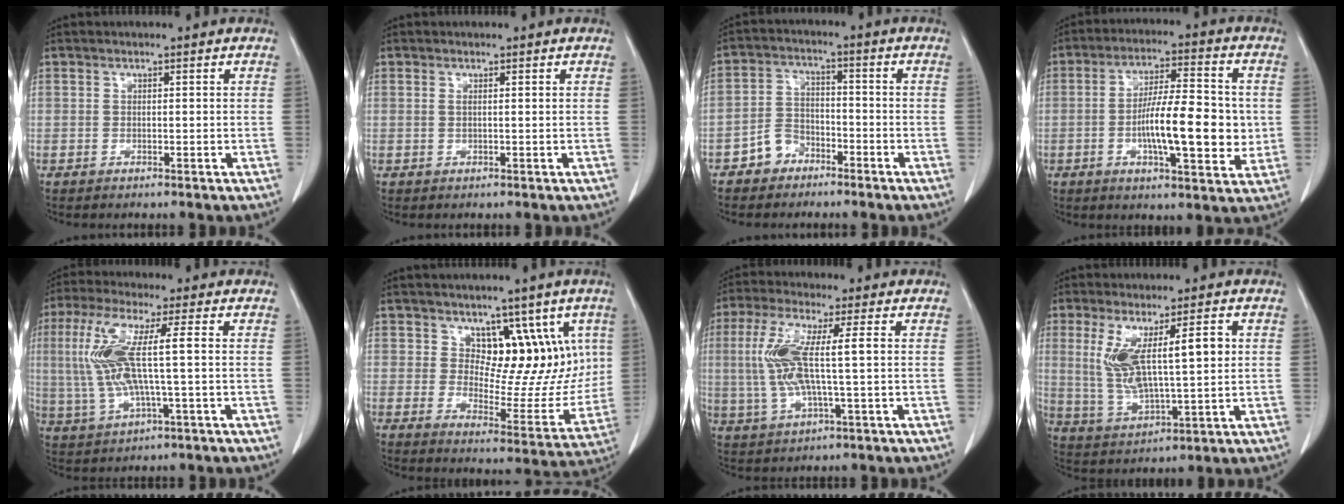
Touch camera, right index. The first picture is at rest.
{"total": 0.7, "force": [0.3, 0.0, 0.6], "torque": [-0.017, 0.004, 0.007]}
{"total": 4.9, "force": [-3.2, 3.5, 1.2], "torque": [-0.021, 0.015, -0.059]}
{"total": 13.4, "force": [-1.4, 3.1, 12.9], "torque": [-0.215, 0.002, -0.027]}
{"total": 11.2, "force": [0.8, 1.3, 11.0], "torque": [-0.248, 0.010, 0.018]}
{"total": 11.6, "force": [5.2, 6.6, 8.0], "torque": [-0.084, 0.005, 0.089]}
{"total": 9.9, "force": [0.7, 1.3, 9.8], "torque": [-0.219, 0.008, 0.015]}
{"total": 11.0, "force": [2.6, 2.3, 10.4], "torque": [-0.198, 0.003, 0.056]}